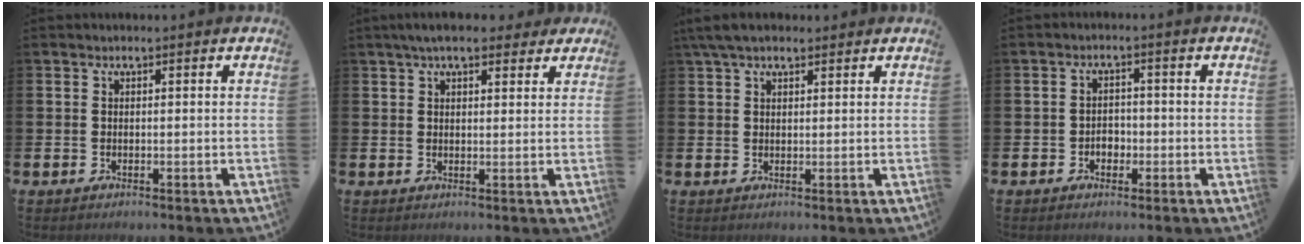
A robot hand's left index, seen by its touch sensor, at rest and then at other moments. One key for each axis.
{"total": 5.4, "fx": 4.4, "fy": 1.8, "fz": 2.6, "tx": -0.046, "ty": -0.009, "tz": 0.078}
{"total": 4.1, "fx": 3.2, "fy": 1.5, "fz": 2.1, "tx": -0.033, "ty": -0.005, "tz": 0.057}
{"total": 2.1, "fx": -0.8, "fy": 1.7, "fz": 0.9, "tx": -0.005, "ty": -0.001, "tz": -0.022}